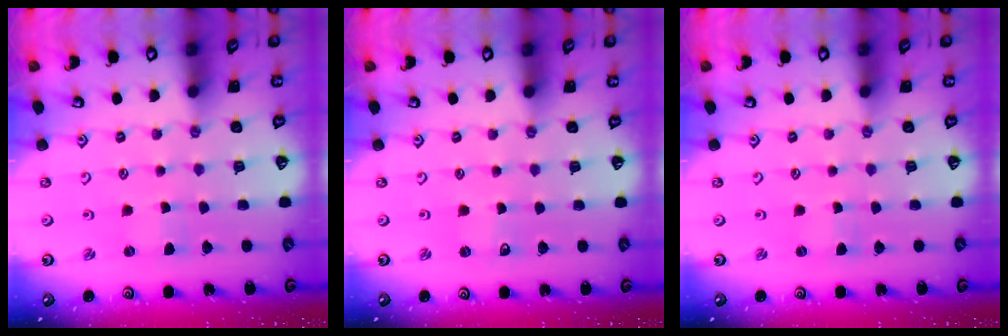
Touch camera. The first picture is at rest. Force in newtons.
{"total": 0.0}
{"total": 0.0}